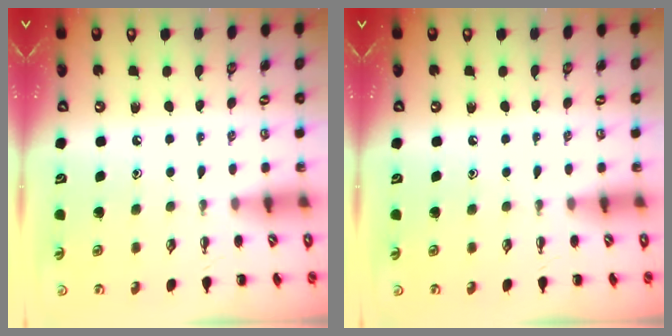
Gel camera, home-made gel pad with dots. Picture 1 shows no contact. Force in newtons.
{"total": 0.0}